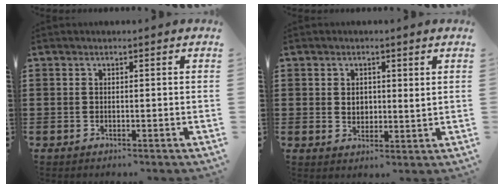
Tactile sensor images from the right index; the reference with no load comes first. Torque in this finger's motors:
{"motor_torque": [0.66, 0.00, 0.07, 0.05]}